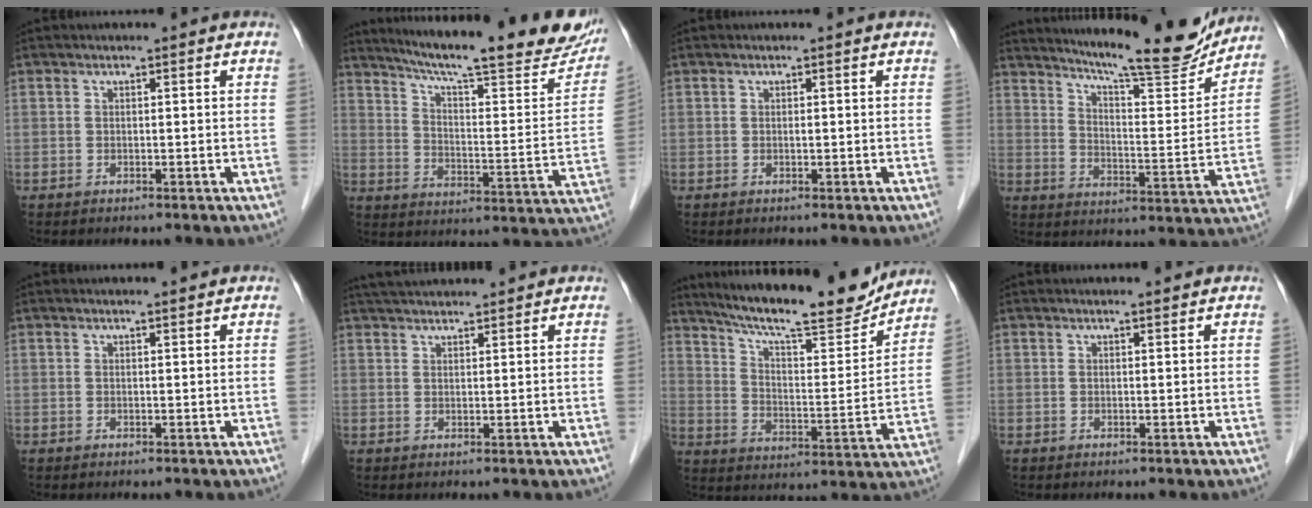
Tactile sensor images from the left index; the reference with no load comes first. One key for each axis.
{"total": 27.1, "fx": 22.8, "fy": 3.2, "fz": 14.2, "tx": -0.215, "ty": -0.043, "tz": 0.299}
{"total": 0.0}
{"total": 19.1, "fx": 17.4, "fy": 1.3, "fz": 7.9, "tx": -0.124, "ty": -0.042, "tz": 0.240}
{"total": 1.1, "fx": 1.1, "fy": -0.1, "fz": 0.2, "tx": -0.010, "ty": 0.002, "tz": 0.017}
{"total": 7.9, "fx": 7.4, "fy": 0.7, "fz": 2.8, "tx": -0.050, "ty": 0.040, "tz": 0.113}
{"total": 18.8, "fx": 16.8, "fy": 1.9, "fz": 8.3, "tx": -0.141, "ty": -0.008, "tz": 0.251}
{"total": 1.3, "fx": 1.3, "fy": -0.1, "fz": 0.2, "tx": -0.009, "ty": 0.002, "tz": 0.020}